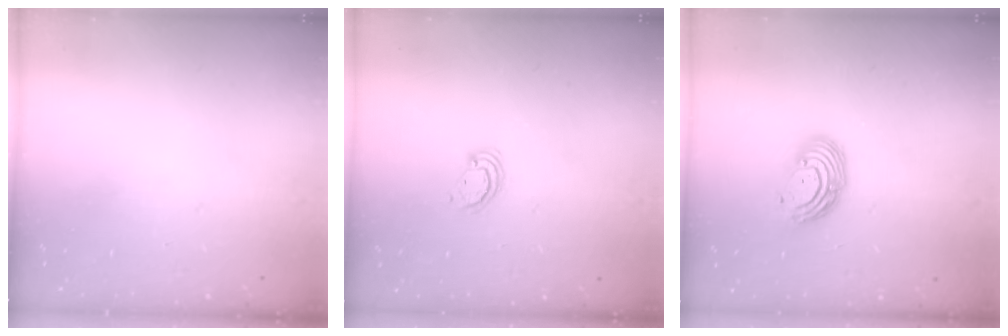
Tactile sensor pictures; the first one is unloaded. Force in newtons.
{"total": 2.6, "press": 2.6, "slide": 0.3}
{"total": 9.0, "press": 8.8, "slide": 1.7}